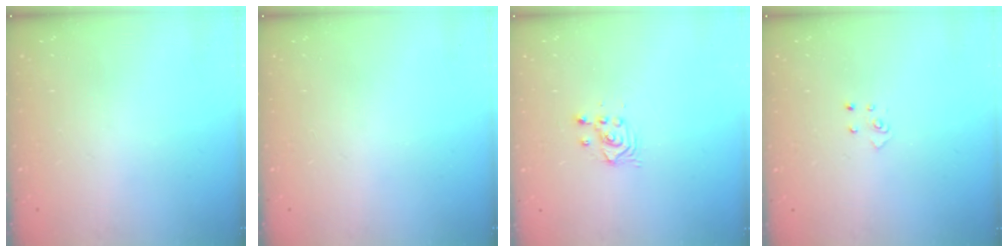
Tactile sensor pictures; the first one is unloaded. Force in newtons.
{"total": 0.0}
{"total": 2.4, "press": 2.4, "slide": 0.2}
{"total": 2.6, "press": 2.6, "slide": 0.3}